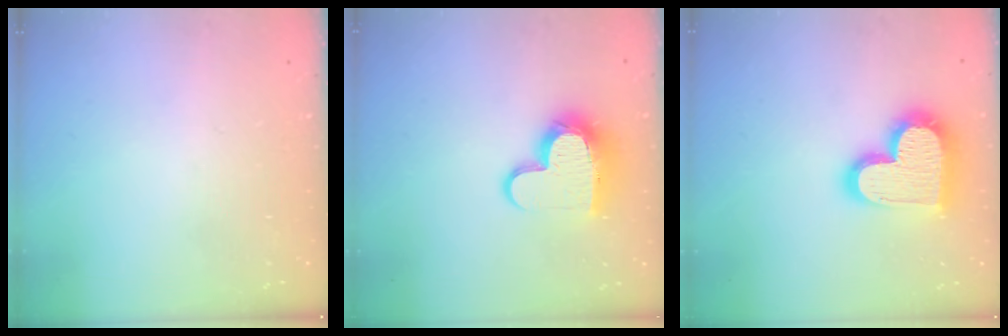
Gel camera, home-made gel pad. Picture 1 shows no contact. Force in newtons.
{"total": 13.0, "press": 13.0, "slide": 1.2}
{"total": 20.7, "press": 20.7, "slide": 1.5}